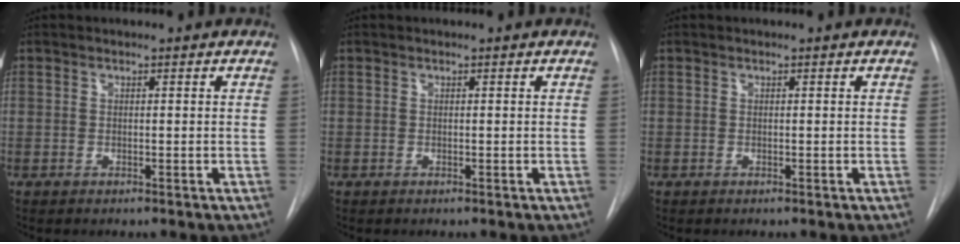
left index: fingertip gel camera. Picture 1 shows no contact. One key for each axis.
{"total": 0.0}
{"total": 0.0}